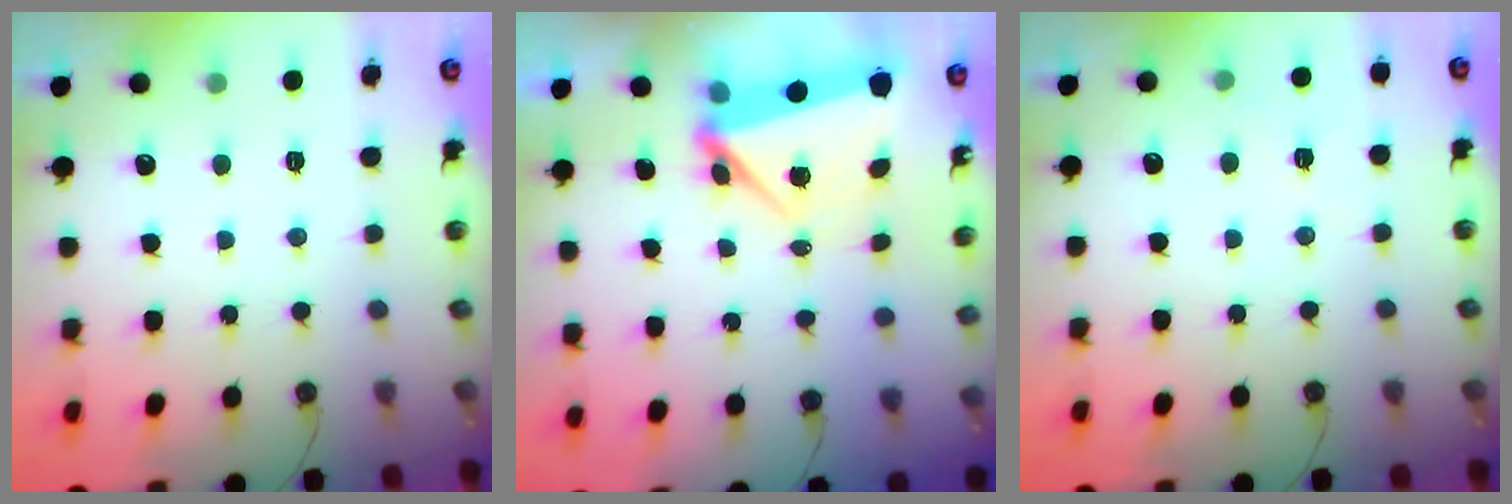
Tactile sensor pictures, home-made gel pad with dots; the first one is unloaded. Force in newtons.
{"total": 5.9, "press": 5.9, "slide": 0.1}
{"total": 3.5, "press": 3.2, "slide": 1.4}